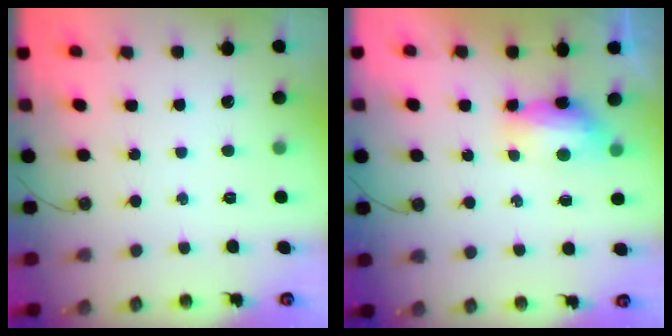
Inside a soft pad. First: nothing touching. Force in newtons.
{"total": 7.8, "press": 7.7, "slide": 0.7}